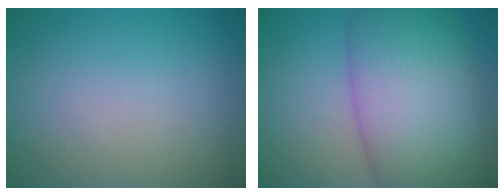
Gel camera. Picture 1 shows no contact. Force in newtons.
{"total": 12.1, "press": 12.1, "slide": 0.5}